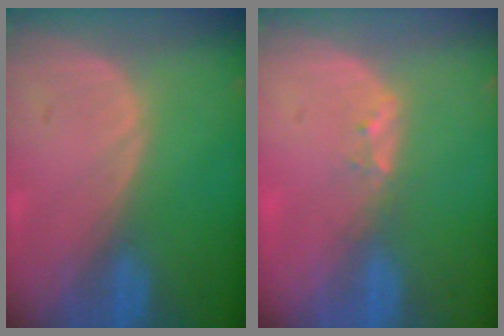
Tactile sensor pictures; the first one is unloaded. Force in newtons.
{"total": 1.7, "press": 1.5, "slide": 0.9}